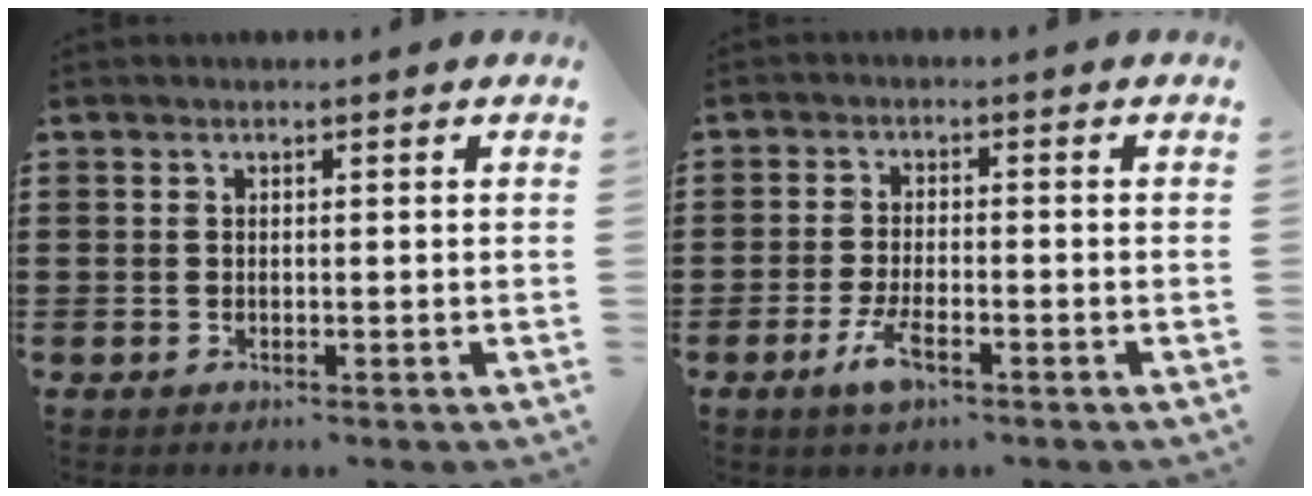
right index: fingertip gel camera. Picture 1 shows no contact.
{"total": 4.5, "force": [-2.3, 1.4, 3.5], "torque": [-0.084, -0.007, -0.049]}